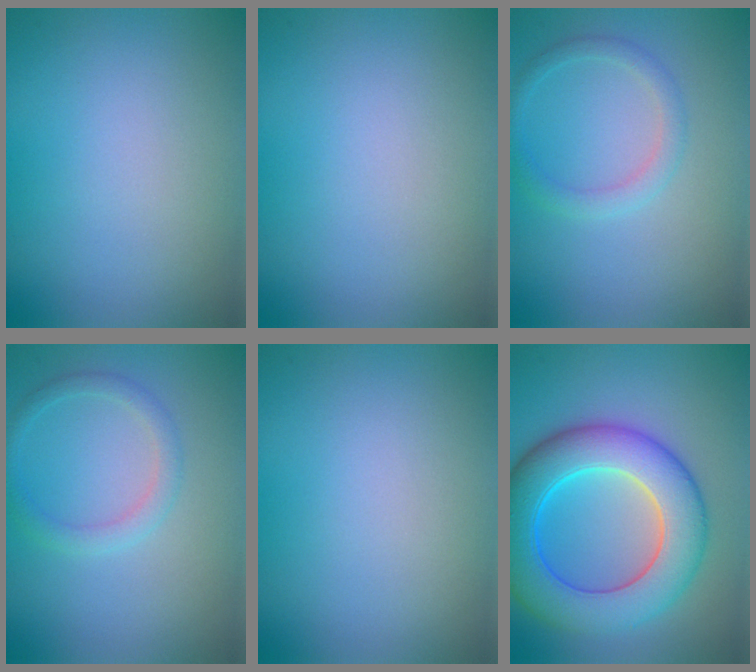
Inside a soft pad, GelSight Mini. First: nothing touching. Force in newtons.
{"total": 0.0}
{"total": 1.9, "press": 1.8, "slide": 0.1}
{"total": 1.9, "press": 1.8, "slide": 0.1}
{"total": 0.0}
{"total": 9.6, "press": 9.6, "slide": 0.3}